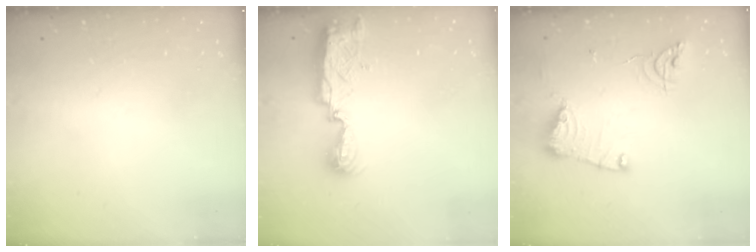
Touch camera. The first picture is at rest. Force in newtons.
{"total": 7.7, "press": 7.6, "slide": 0.6}
{"total": 13.4, "press": 13.3, "slide": 1.4}